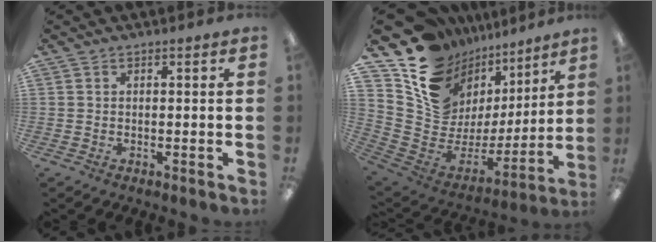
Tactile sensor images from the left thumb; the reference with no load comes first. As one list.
[{"total": 15.3, "force": [10.7, 10.0, 4.4], "torque": [-0.091, -0.099, 0.204]}]